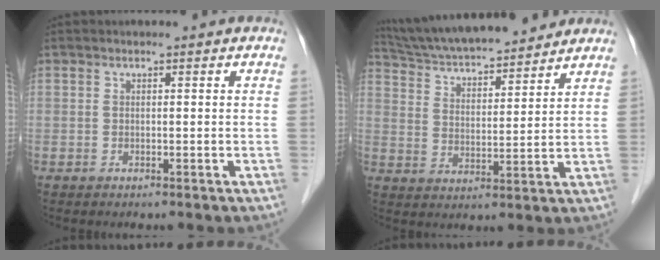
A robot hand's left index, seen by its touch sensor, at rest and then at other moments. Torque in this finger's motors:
{"motor_torque": [1.02, -1.11, 0.51, 0.14]}